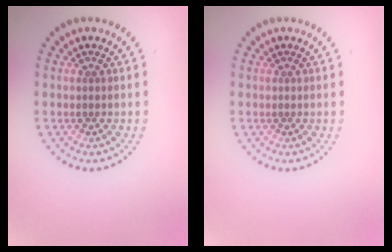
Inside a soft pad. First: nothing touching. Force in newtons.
{"total": 0.0}